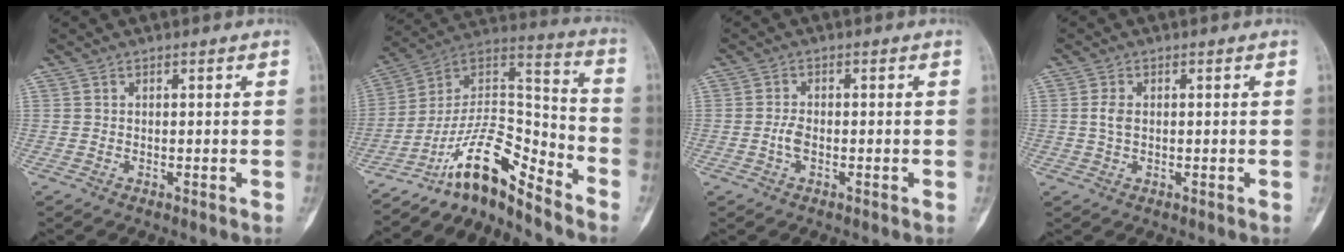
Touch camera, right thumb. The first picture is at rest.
{"total": 14.1, "force": [-11.3, 3.8, 7.6], "torque": [-0.117, 0.124, -0.206]}
{"total": 2.3, "force": [-0.6, 1.1, 1.9], "torque": [-0.042, 0.007, -0.014]}
{"total": 2.2, "force": [0.2, 1.3, 1.8], "torque": [-0.037, 0.002, 0.000]}